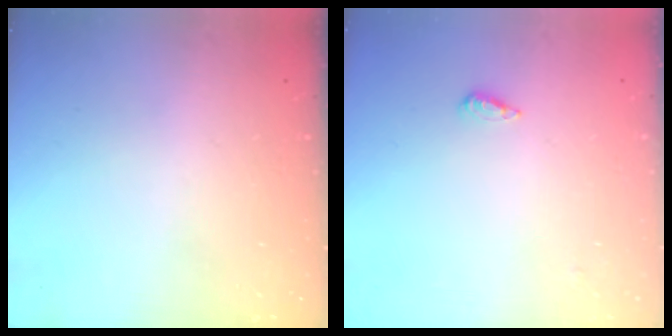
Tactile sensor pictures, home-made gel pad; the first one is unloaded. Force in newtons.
{"total": 2.2, "press": 2.2, "slide": 0.5}